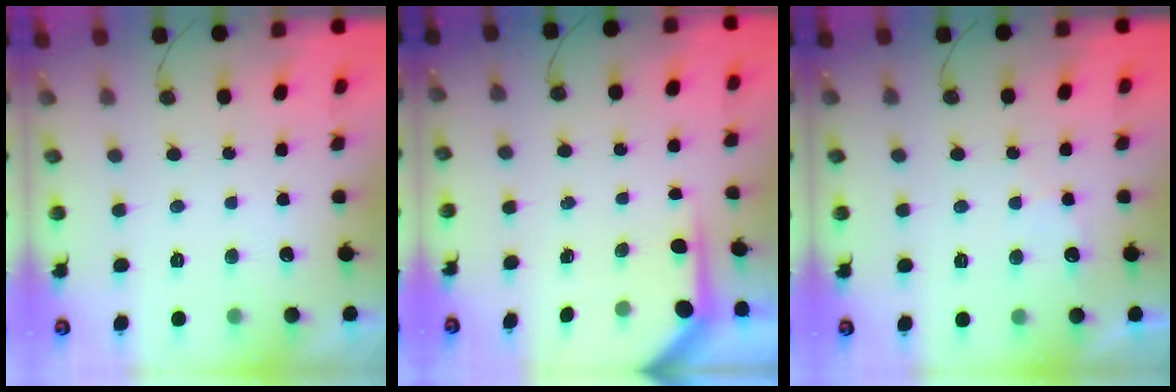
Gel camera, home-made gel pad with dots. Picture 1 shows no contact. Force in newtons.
{"total": 3.9, "press": 3.9, "slide": 0.3}
{"total": 4.8, "press": 4.7, "slide": 0.7}